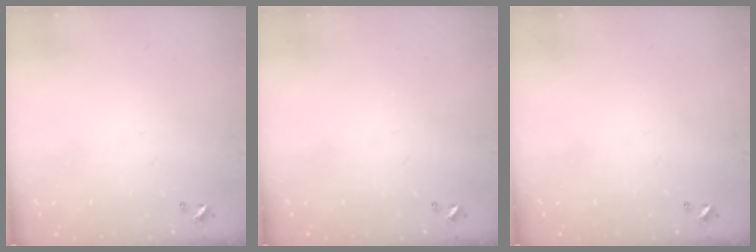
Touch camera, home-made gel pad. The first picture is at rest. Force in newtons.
{"total": 0.0}
{"total": 0.0}